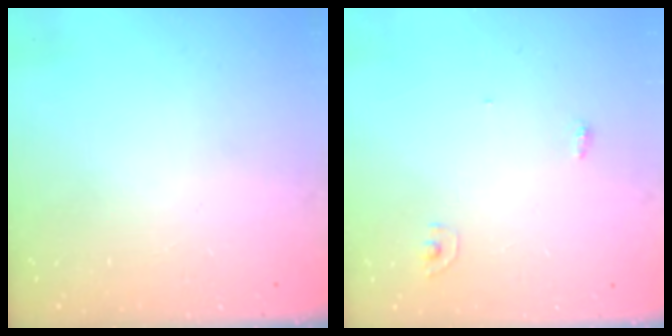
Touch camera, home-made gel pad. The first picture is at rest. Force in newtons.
{"total": 2.8, "press": 2.8, "slide": 0.1}